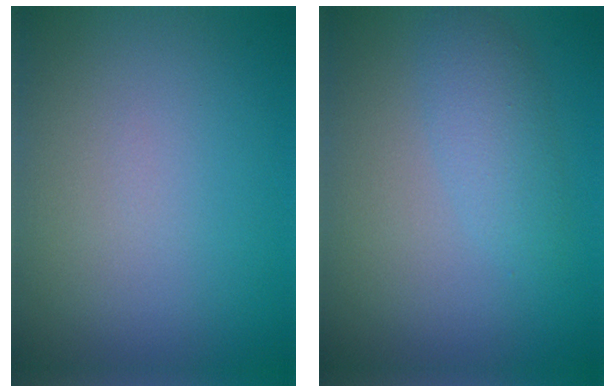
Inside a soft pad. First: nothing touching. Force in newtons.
{"total": 2.4, "press": 2.4, "slide": 0.1}